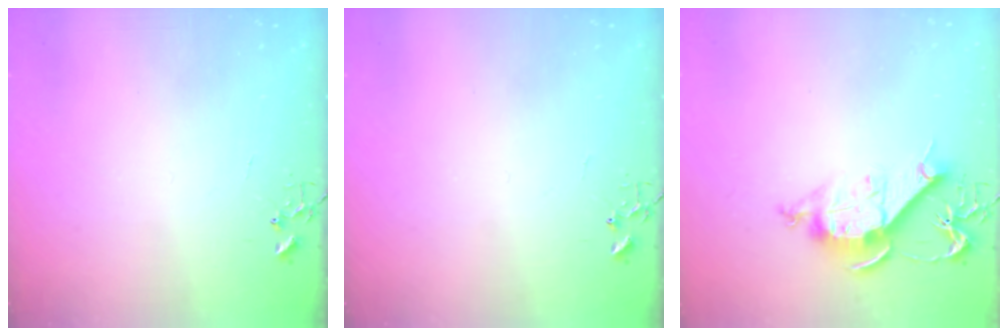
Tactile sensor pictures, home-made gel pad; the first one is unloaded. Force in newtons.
{"total": 0.0}
{"total": 10.4, "press": 10.3, "slide": 0.8}